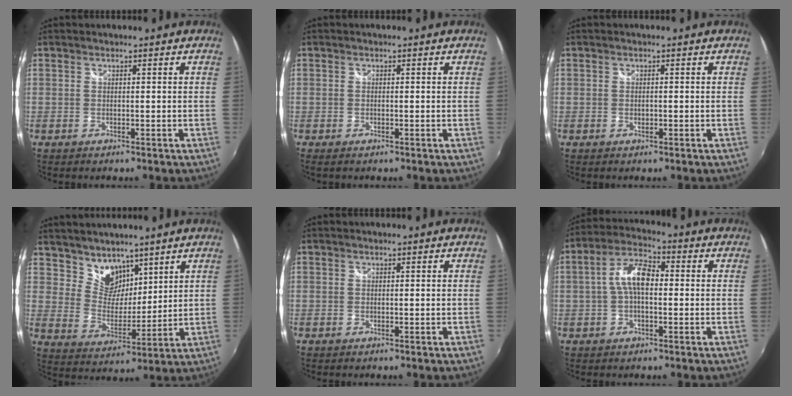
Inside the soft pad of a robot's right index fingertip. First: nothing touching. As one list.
[{"total": 0.7, "force": [-0.3, 0.2, 0.6], "torque": [-0.013, 0.000, -0.005]}, {"total": 0.8, "force": [-0.1, 0.4, 0.6], "torque": [-0.011, 0.002, -0.001]}, {"total": 8.7, "force": [6.6, 5.2, 2.4], "torque": [-0.032, 0.001, 0.129]}, {"total": 0.0}, {"total": 7.4, "force": [-0.2, 3.4, 6.6], "torque": [-0.133, 0.021, -0.006]}]